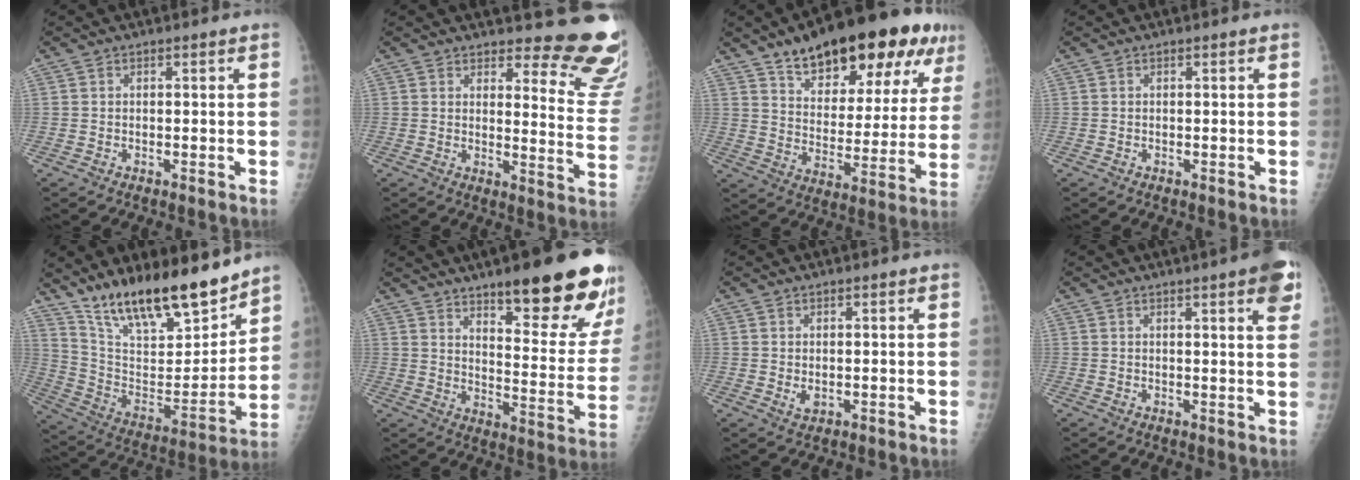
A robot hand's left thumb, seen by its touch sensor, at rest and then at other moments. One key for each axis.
{"total": 14.8, "fx": 13.7, "fy": 3.5, "fz": 4.4, "tx": -0.008, "ty": -0.149, "tz": 0.137}
{"total": 25.5, "fx": 15.6, "fy": 10.5, "fz": 17.2, "tx": -0.215, "ty": -0.030, "tz": 0.232}
{"total": 0.0}
{"total": 21.6, "fx": 17.2, "fy": 6.2, "fz": 11.5, "tx": -0.158, "ty": -0.091, "tz": 0.302}
{"total": 24.4, "fx": 15.5, "fy": 6.0, "fz": 17.8, "tx": -0.203, "ty": -0.080, "tz": 0.220}
{"total": 1.7, "fx": 0.2, "fy": 1.1, "fz": 1.3, "tx": -0.020, "ty": -0.006, "tz": 0.008}
{"total": 4.4, "fx": 2.3, "fy": 0.9, "fz": 3.7, "tx": -0.034, "ty": -0.004, "tz": 0.022}